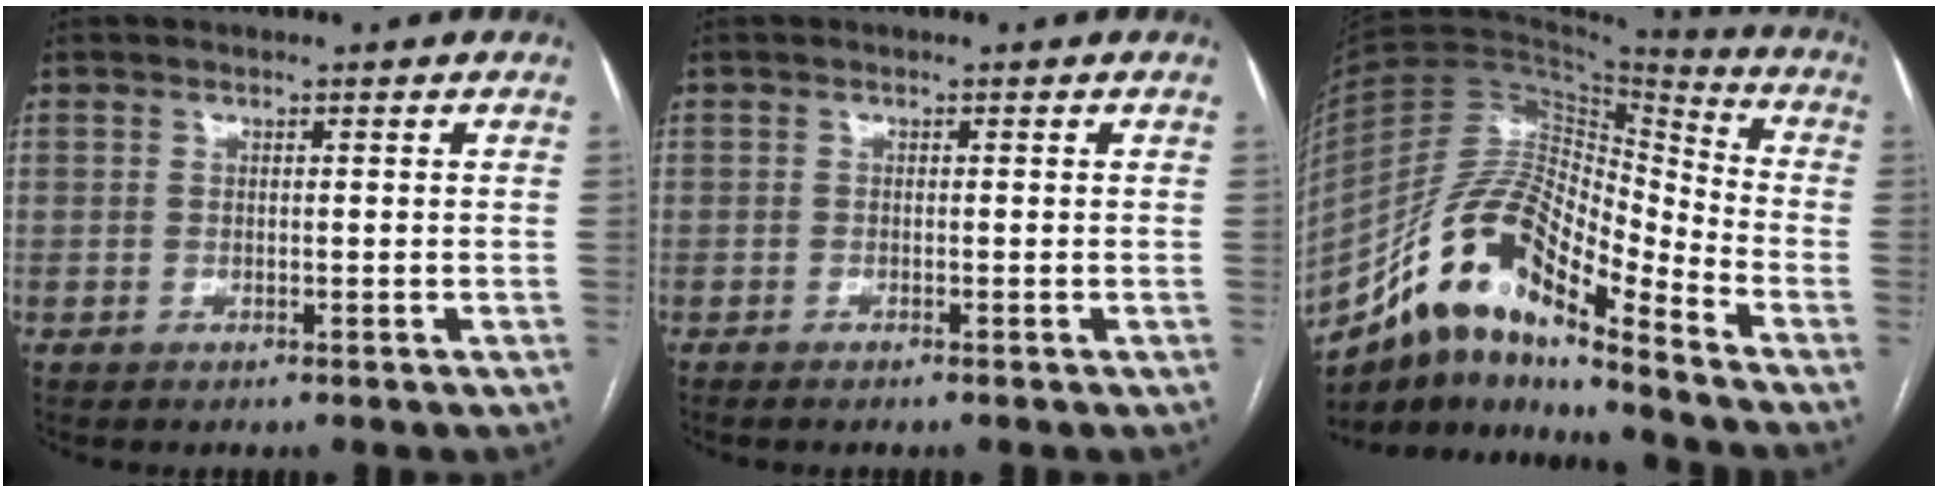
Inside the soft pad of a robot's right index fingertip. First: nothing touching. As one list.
[{"total": 1.2, "force": [-1.0, 0.0, 0.7], "torque": [-0.010, -0.002, -0.014]}, {"total": 15.8, "force": [-10.9, 3.9, 10.7], "torque": [-0.200, 0.036, -0.193]}]